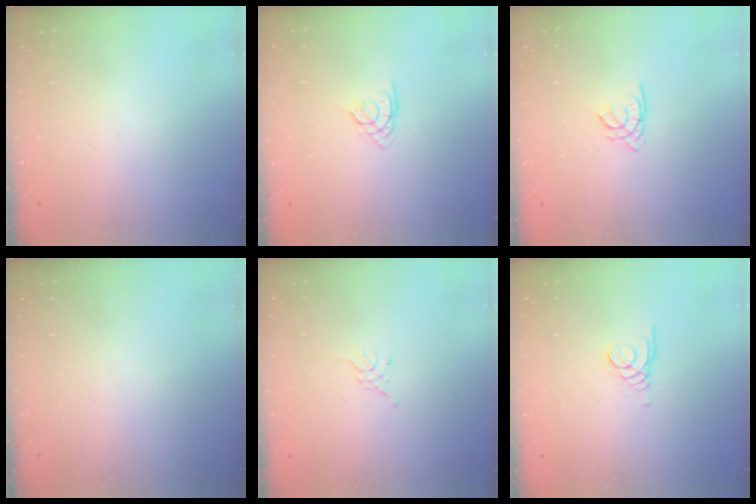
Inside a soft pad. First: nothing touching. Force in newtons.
{"total": 2.3, "press": 2.3, "slide": 0.5}
{"total": 1.8, "press": 1.8, "slide": 0.3}
{"total": 0.0}
{"total": 2.3, "press": 2.2, "slide": 0.5}
{"total": 1.5, "press": 1.5, "slide": 0.1}